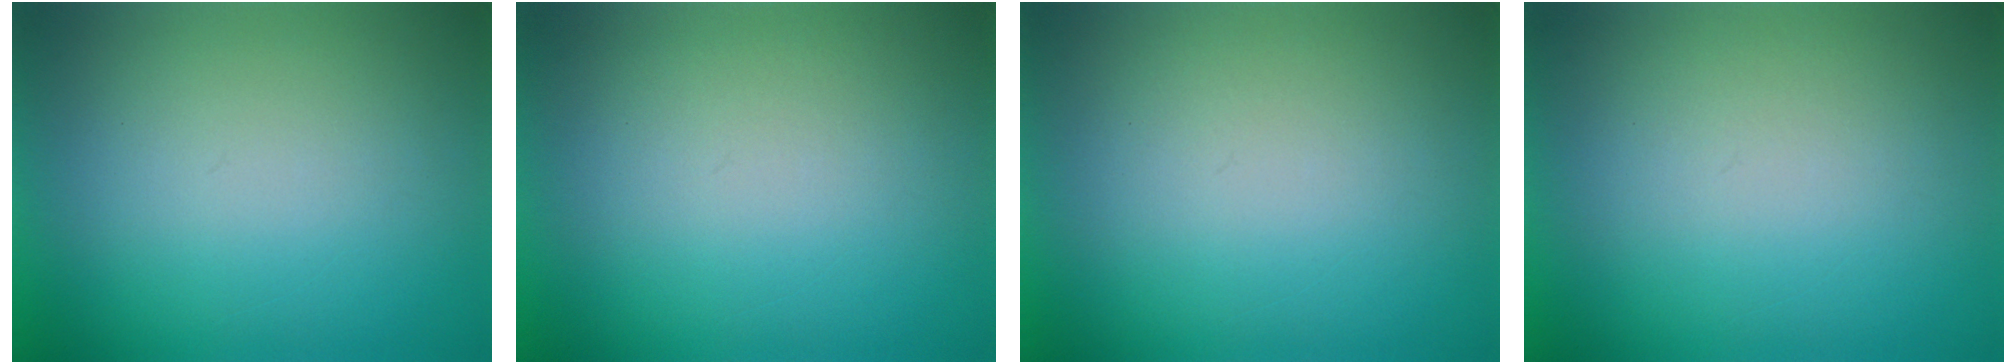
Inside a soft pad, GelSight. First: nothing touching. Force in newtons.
{"total": 1.1}
{"total": 1.0}
{"total": 1.1}